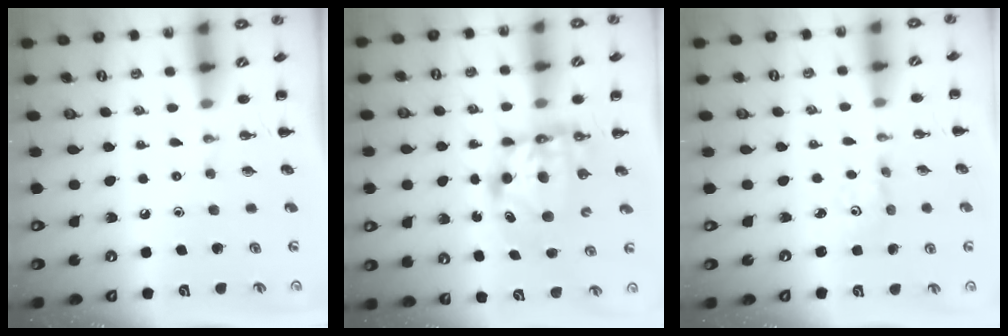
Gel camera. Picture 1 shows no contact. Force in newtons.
{"total": 7.1, "press": 7.0, "slide": 1.2}
{"total": 1.6, "press": 1.6, "slide": 0.4}